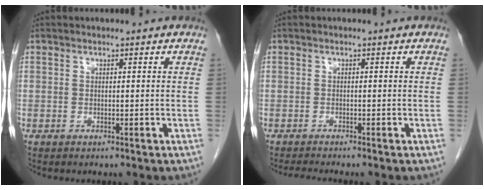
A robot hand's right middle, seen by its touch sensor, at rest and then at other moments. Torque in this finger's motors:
{"motor_torque": [0.02, -0.01, -0.01, -0.01]}